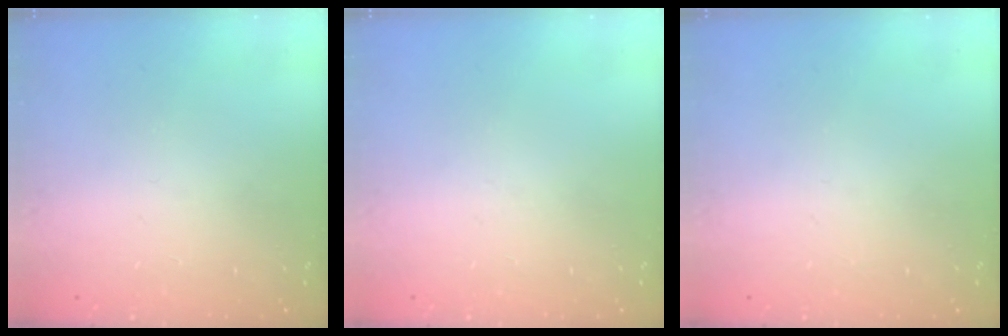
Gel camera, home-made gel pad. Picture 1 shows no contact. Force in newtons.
{"total": 0.0}
{"total": 0.0}